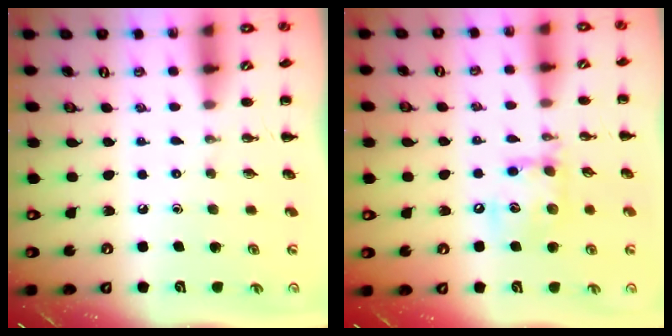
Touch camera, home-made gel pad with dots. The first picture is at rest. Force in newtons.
{"total": 12.1, "press": 11.9, "slide": 1.9}